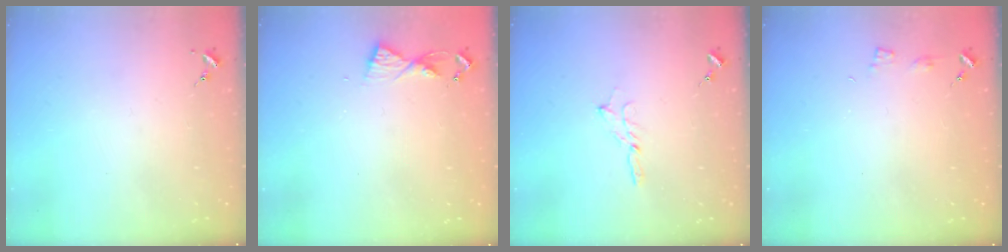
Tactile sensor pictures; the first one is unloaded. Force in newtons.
{"total": 5.5, "press": 5.4, "slide": 0.6}
{"total": 2.3, "press": 2.3, "slide": 0.2}
{"total": 3.6, "press": 3.6, "slide": 0.5}